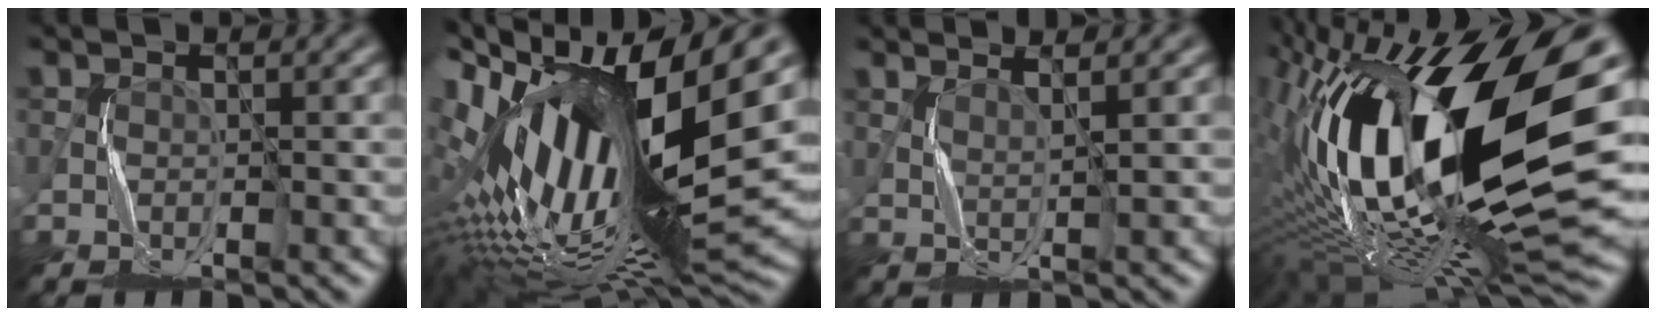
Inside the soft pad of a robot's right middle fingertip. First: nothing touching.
{"total": 18.5, "force": [2.8, 7.1, 16.9], "torque": [-0.318, -0.018, 0.054]}
{"total": 2.0, "force": [1.8, -0.1, 0.9], "torque": [-0.017, -0.003, 0.030]}
{"total": 20.6, "force": [1.4, 7.7, 19.0], "torque": [-0.351, -0.027, 0.016]}